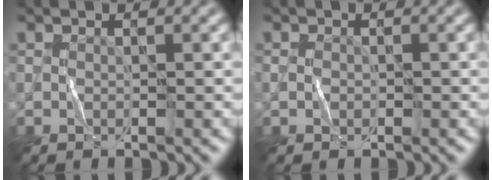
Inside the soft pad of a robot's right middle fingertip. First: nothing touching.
{"total": 0.8, "force": [-0.1, 0.7, 0.4], "torque": [-0.006, -0.001, -0.003]}